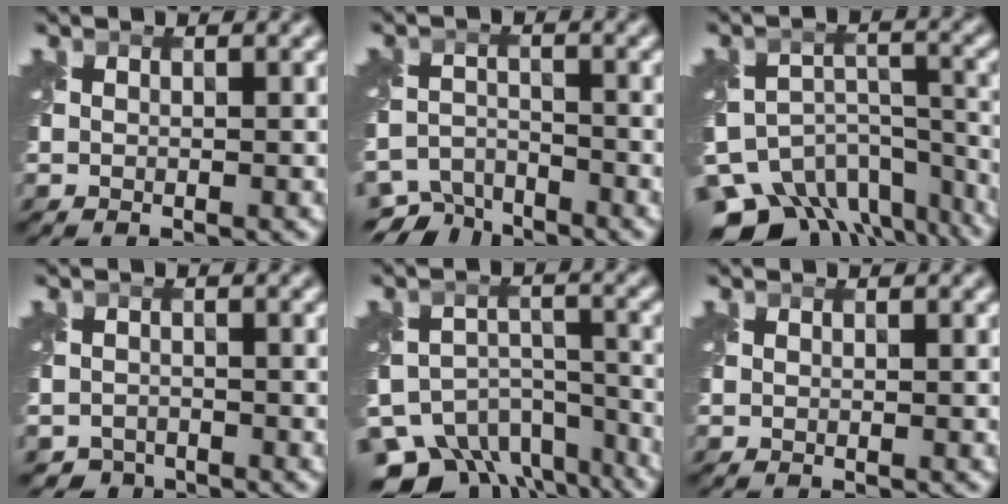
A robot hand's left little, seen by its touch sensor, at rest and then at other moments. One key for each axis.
{"total": 4.9, "fx": -4.4, "fy": 1.9, "fz": 0.8, "tx": -0.010, "ty": -0.016, "tz": -0.081}
{"total": 14.6, "fx": -11.3, "fy": 8.0, "fz": 4.8, "tx": -0.092, "ty": -0.019, "tz": -0.134}
{"total": 2.1, "fx": -1.9, "fy": 0.9, "fz": -0.1, "tx": 0.011, "ty": -0.007, "tz": -0.038}
{"total": 13.3, "fx": -10.5, "fy": 7.3, "fz": 3.8, "tx": -0.066, "ty": -0.015, "tz": -0.130}
{"total": 0.0}